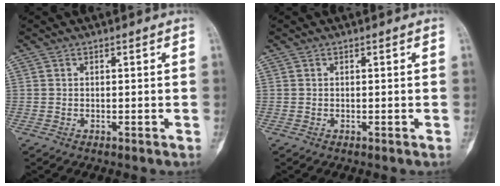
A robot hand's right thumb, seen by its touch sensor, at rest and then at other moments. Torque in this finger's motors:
{"motor_torque": [0.06, 0.02, 0.01, -0.03, 0.00]}